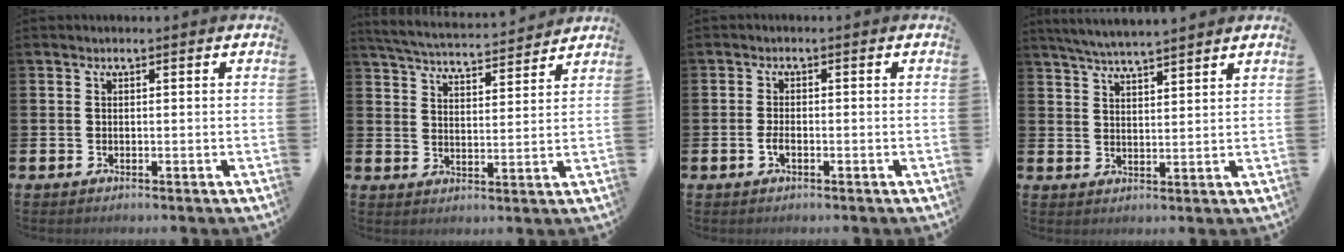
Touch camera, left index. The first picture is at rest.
{"total": 5.1, "force": [5.1, 0.4, 0.6], "torque": [-0.035, -0.037, 0.087]}
{"total": 1.5, "force": [-0.6, 0.7, 1.2], "torque": [-0.026, 0.002, -0.012]}
{"total": 3.7, "force": [3.7, 0.1, 0.7], "torque": [-0.018, -0.011, 0.066]}